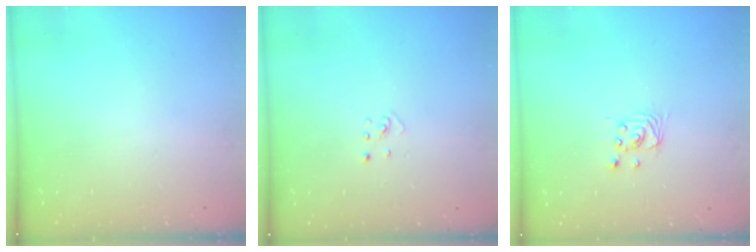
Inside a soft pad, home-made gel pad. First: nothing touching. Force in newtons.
{"total": 2.0, "press": 2.0, "slide": 0.3}
{"total": 2.4, "press": 2.4, "slide": 0.2}